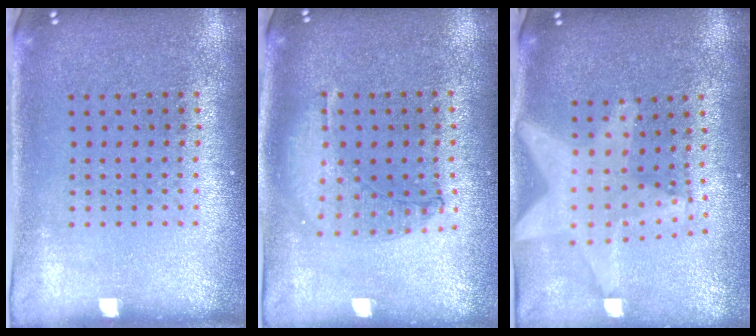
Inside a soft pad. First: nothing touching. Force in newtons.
{"total": 1.0, "press": 0.9, "slide": 0.3}
{"total": 2.2, "press": 1.8, "slide": 1.2}